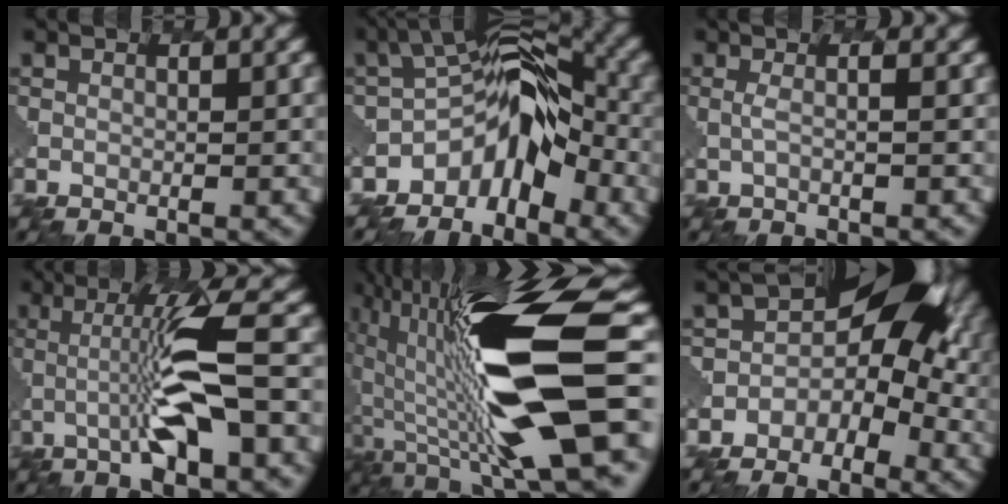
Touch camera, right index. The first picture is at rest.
{"total": 6.2, "force": [-3.6, 3.9, 3.2], "torque": [-0.059, 0.012, -0.098]}
{"total": 0.6, "force": [0.5, -0.2, 0.3], "torque": [-0.022, 0.007, -0.010]}
{"total": 5.1, "force": [-0.2, 0.3, 5.1], "torque": [-0.113, 0.017, -0.031]}
{"total": 12.6, "force": [-0.7, 3.6, 12.0], "torque": [-0.252, 0.020, -0.042]}
{"total": 4.1, "force": [-0.8, 4.0, 0.5], "torque": [0.038, 0.020, -0.058]}